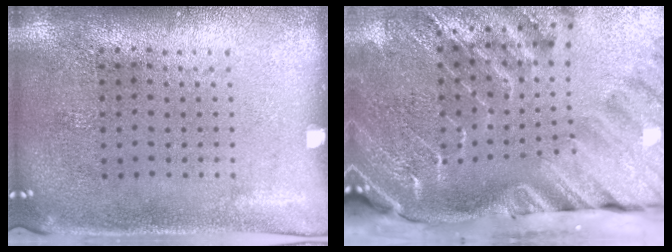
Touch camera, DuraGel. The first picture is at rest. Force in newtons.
{"total": 4.1, "press": 3.1, "slide": 2.7}